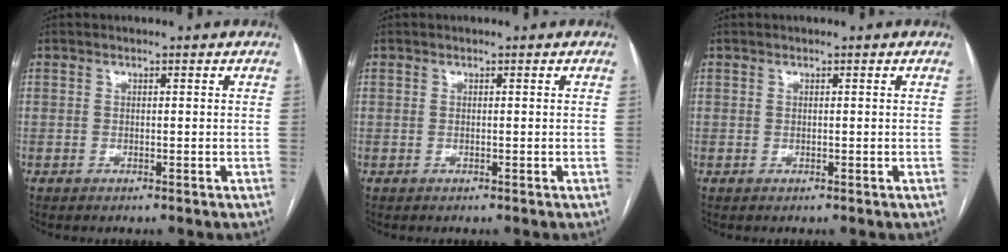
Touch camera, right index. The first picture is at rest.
{"total": 0.0}
{"total": 0.0}